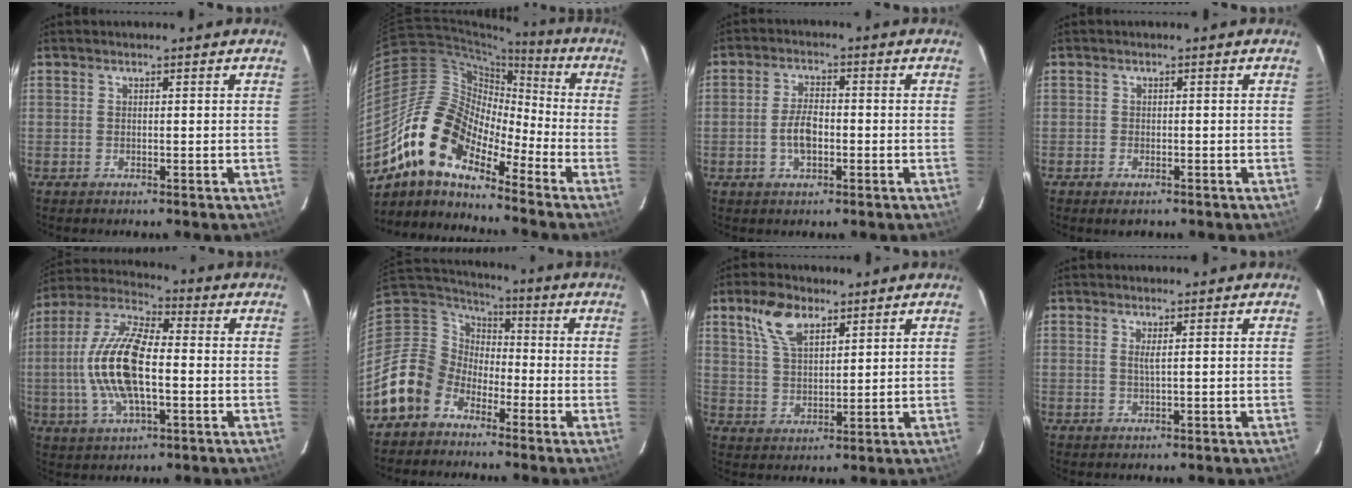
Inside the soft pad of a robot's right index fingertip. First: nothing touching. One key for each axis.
{"total": 15.2, "fx": -10.7, "fy": 6.2, "fz": 8.8, "tx": -0.144, "ty": 0.006, "tz": -0.220}
{"total": 5.4, "fx": -1.4, "fy": 2.8, "fz": 4.4, "tx": -0.089, "ty": 0.005, "tz": -0.022}
{"total": 1.9, "fx": -1.3, "fy": 1.0, "fz": 0.9, "tx": -0.019, "ty": -0.003, "tz": -0.023}
{"total": 16.3, "fx": -1.6, "fy": 6.5, "fz": 14.8, "tx": -0.306, "ty": 0.006, "tz": -0.037}
{"total": 11.8, "fx": -7.3, "fy": 8.8, "fz": 2.7, "tx": -0.079, "ty": 0.027, "tz": -0.149}
{"total": 8.1, "fx": 4.9, "fy": 3.9, "fz": 5.2, "tx": -0.102, "ty": 0.015, "tz": 0.096}
{"total": 1.3, "fx": 0.4, "fy": -0.2, "fz": 1.2, "tx": -0.024, "ty": -0.002, "tz": 0.007}